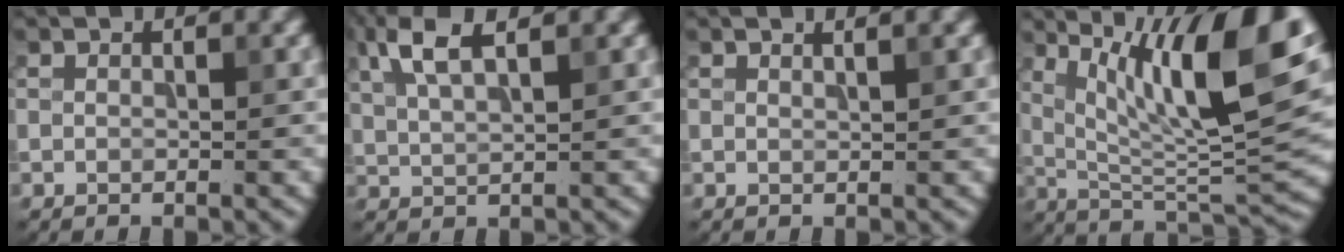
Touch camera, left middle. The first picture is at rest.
{"total": 4.6, "force": [2.6, 1.5, 3.5], "torque": [-0.079, 0.013, 0.051]}
{"total": 1.5, "force": [1.0, 0.5, 1.0], "torque": [-0.004, 0.001, 0.004]}
{"total": 13.9, "force": [5.7, 4.0, 12.1], "torque": [-0.187, 0.000, 0.099]}